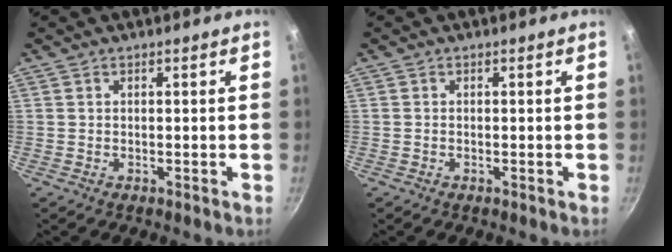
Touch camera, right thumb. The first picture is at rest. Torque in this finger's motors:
{"motor_torque": [0.26, 0.06, -0.01, 0.50, -0.02]}